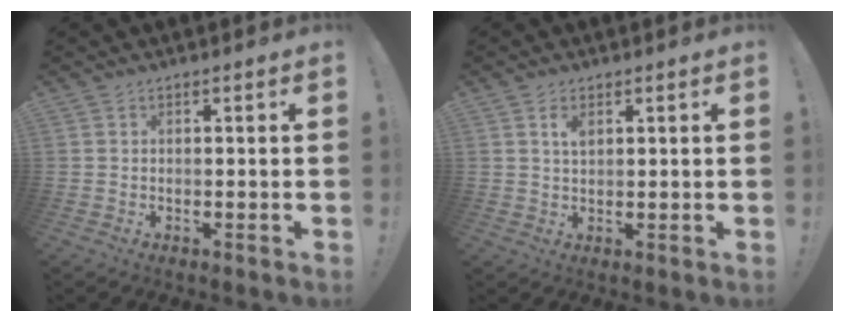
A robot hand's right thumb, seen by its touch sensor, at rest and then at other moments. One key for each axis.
{"total": 2.7, "fx": 1.3, "fy": 1.5, "fz": 1.8, "tx": -0.014, "ty": -0.008, "tz": 0.018}